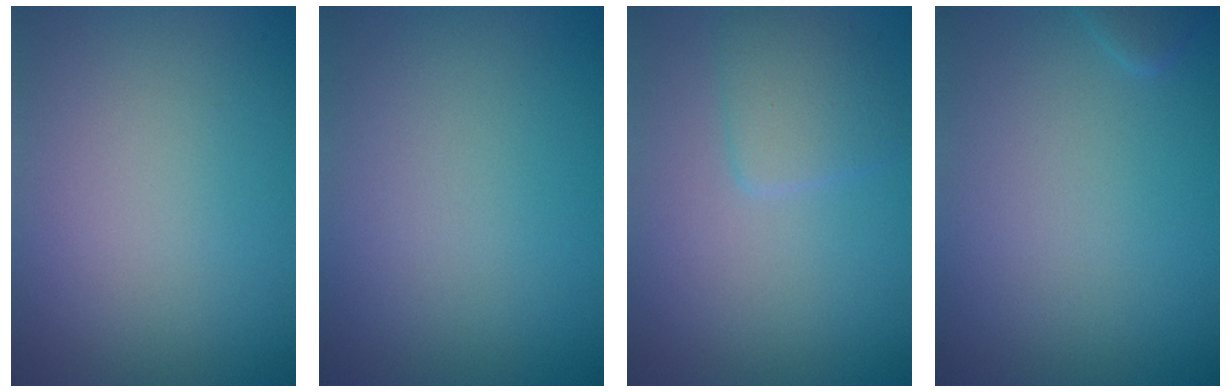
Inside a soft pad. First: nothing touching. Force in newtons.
{"total": 0.0}
{"total": 2.3, "press": 2.3, "slide": 0.1}
{"total": 0.9, "press": 0.9, "slide": 0.0}